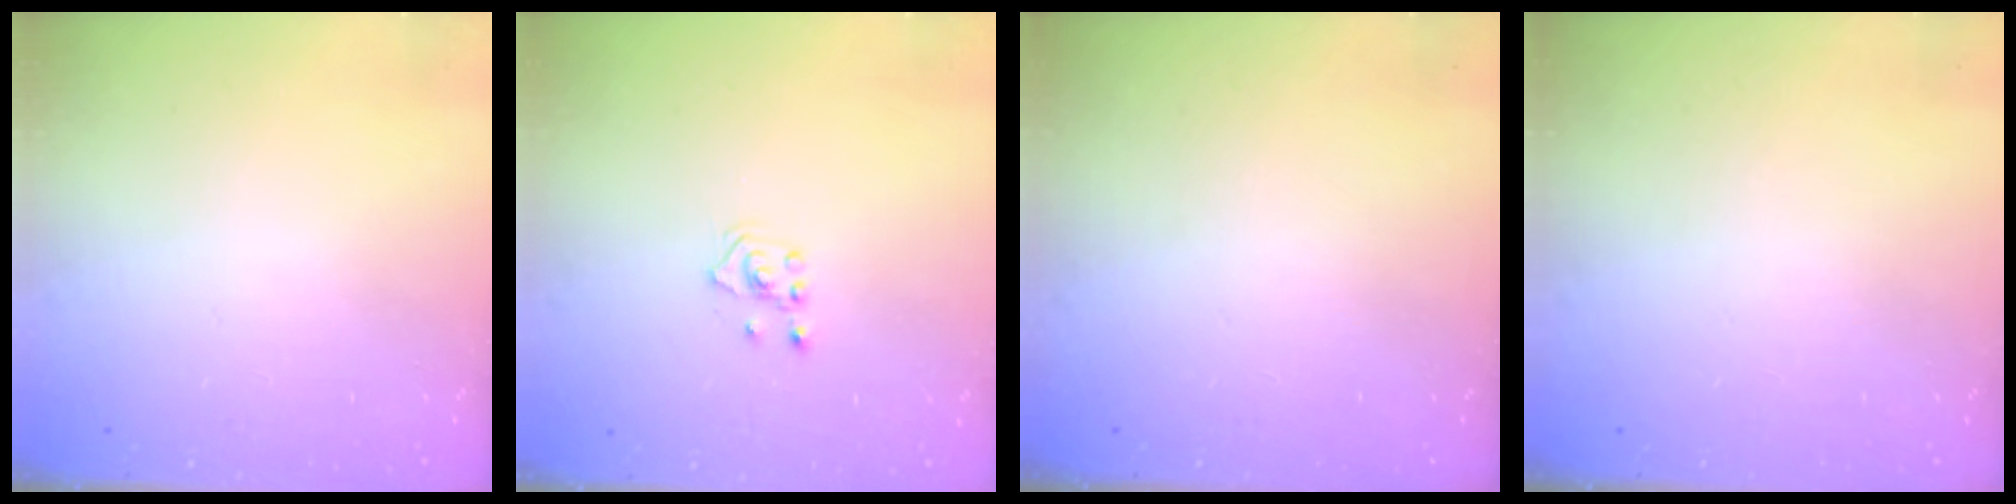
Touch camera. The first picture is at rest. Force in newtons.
{"total": 2.4, "press": 2.2, "slide": 0.8}
{"total": 0.0}
{"total": 0.0}